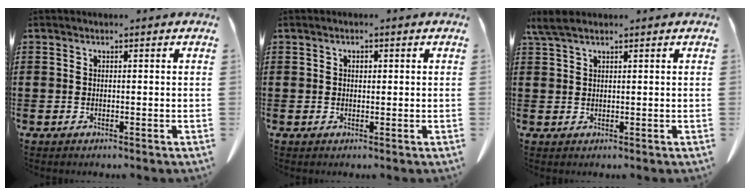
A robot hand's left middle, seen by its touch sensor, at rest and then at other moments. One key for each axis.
{"total": 1.0, "fx": 0.3, "fy": 0.6, "fz": 0.7, "tx": -0.016, "ty": 0.006, "tz": 0.005}
{"total": 2.7, "fx": 1.9, "fy": 0.7, "fz": 1.9, "tx": -0.040, "ty": 0.003, "tz": 0.035}